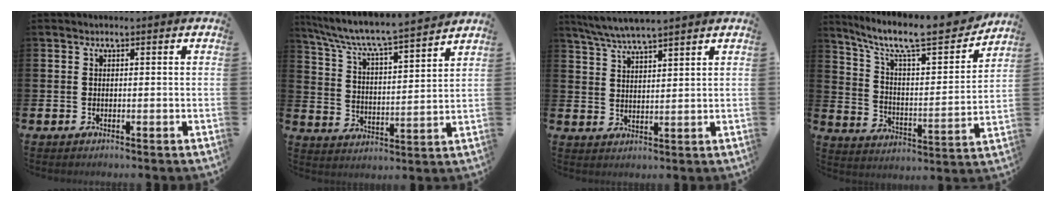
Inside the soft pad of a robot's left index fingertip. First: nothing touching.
{"total": 7.3, "force": [6.9, 0.2, 2.3], "torque": [-0.077, -0.057, 0.114]}
{"total": 5.3, "force": [5.1, 0.0, 1.7], "torque": [-0.051, -0.017, 0.092]}
{"total": 11.4, "force": [9.7, 2.2, 5.6], "torque": [-0.133, -0.067, 0.159]}